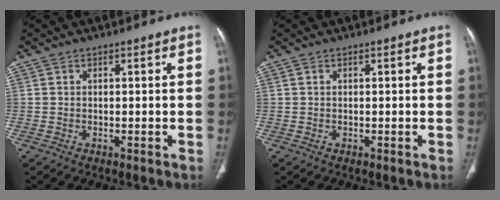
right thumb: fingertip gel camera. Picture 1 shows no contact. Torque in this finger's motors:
{"motor_torque": [0.02, 0.00, 0.10, -0.11, 0.03]}